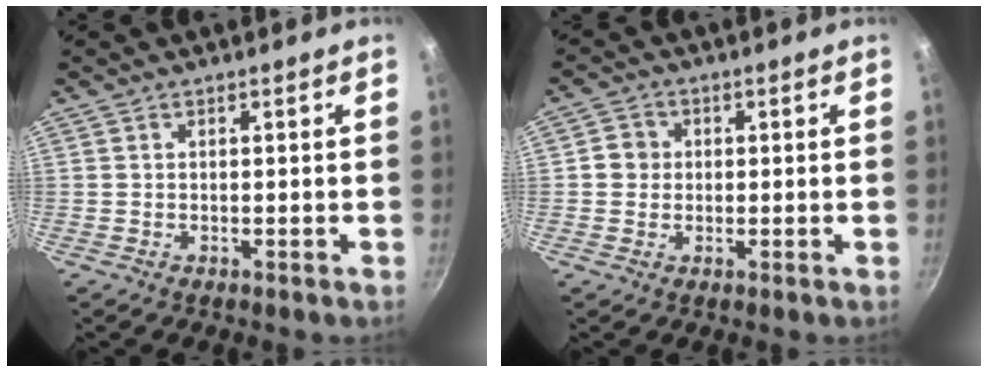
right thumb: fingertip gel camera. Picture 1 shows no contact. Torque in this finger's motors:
{"motor_torque": [0.05, 0.18, 0.33, -0.21, -0.01]}